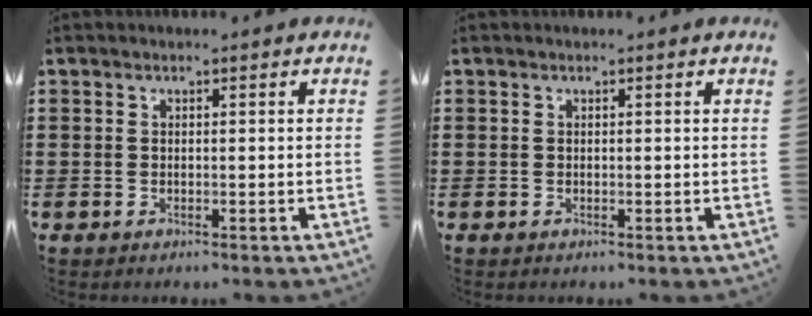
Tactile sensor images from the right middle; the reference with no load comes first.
{"total": 0.0}